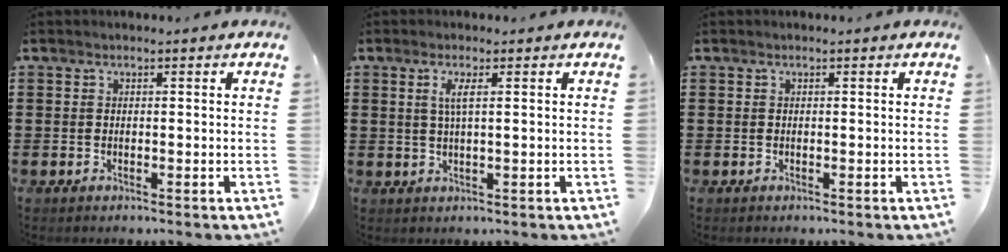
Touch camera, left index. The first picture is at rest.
{"total": 2.5, "force": [0.8, 0.2, 2.3], "torque": [-0.050, 0.000, 0.012]}
{"total": 0.0}